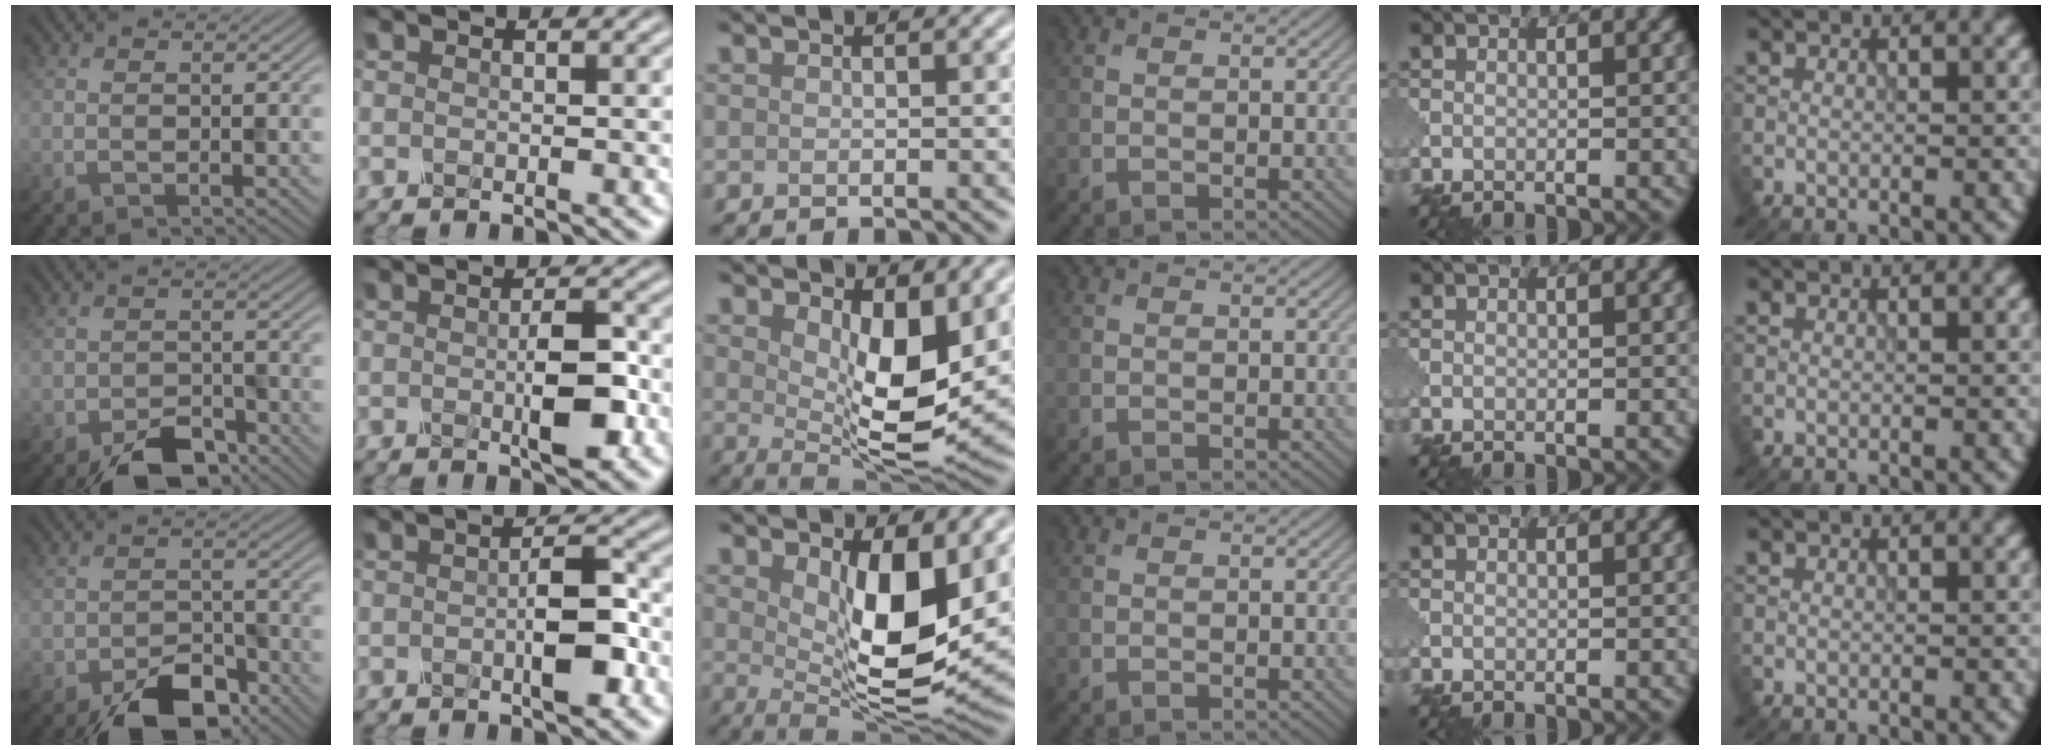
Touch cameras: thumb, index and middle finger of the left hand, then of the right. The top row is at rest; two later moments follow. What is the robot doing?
{"motion": "press", "object": "mechanical pencil"}